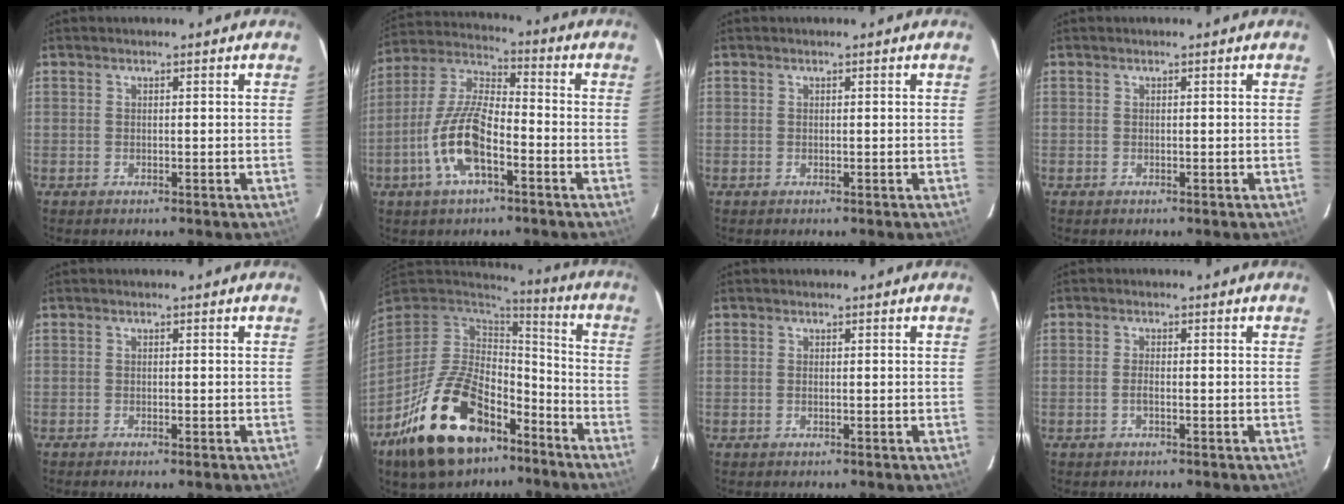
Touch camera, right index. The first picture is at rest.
{"total": 13.3, "force": [-5.4, 4.8, 11.2], "torque": [-0.239, 0.000, -0.104]}
{"total": 0.0}
{"total": 0.0}
{"total": 0.7, "force": [-0.6, 0.0, 0.5], "torque": [-0.010, -0.001, -0.009]}
{"total": 23.3, "force": [-12.9, 12.9, 14.6], "torque": [-0.290, -0.002, -0.198]}
{"total": 0.0}
{"total": 1.4, "force": [-0.5, 0.4, 1.2], "torque": [-0.027, 0.002, -0.011]}